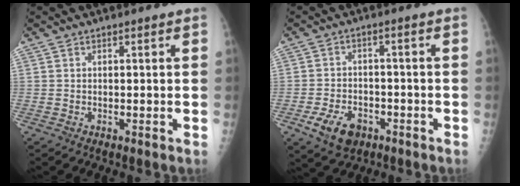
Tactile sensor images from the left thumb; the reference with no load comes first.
{"total": 7.6, "force": [-3.8, 5.0, 4.3], "torque": [-0.068, 0.021, -0.059]}